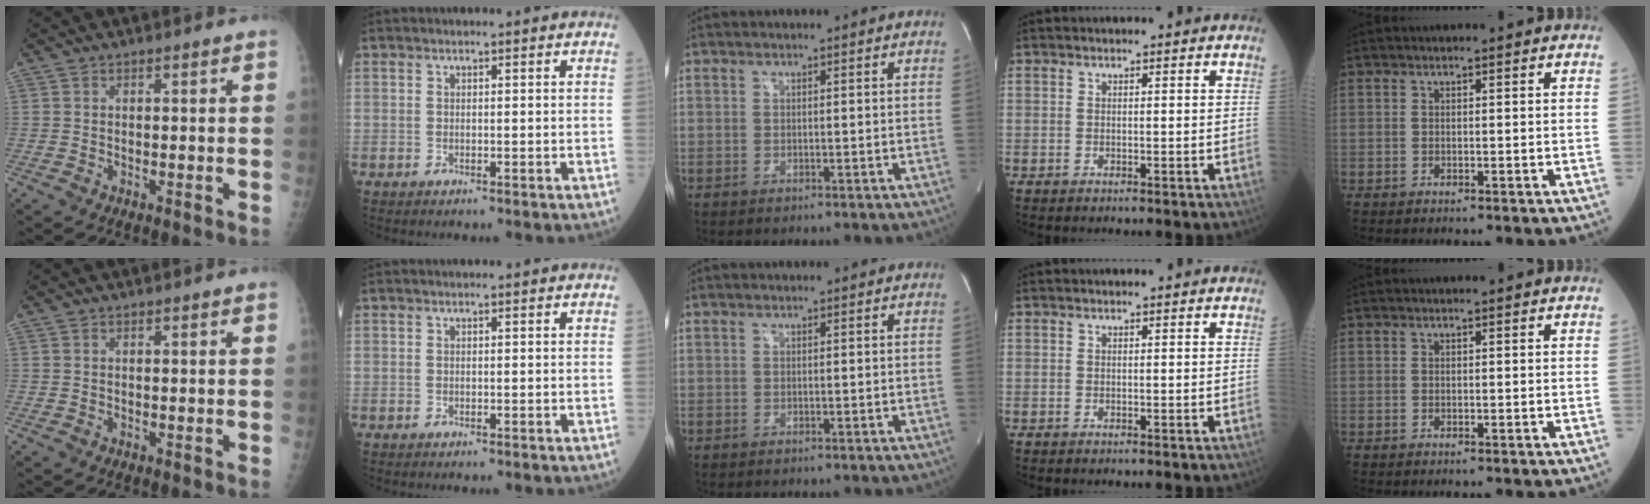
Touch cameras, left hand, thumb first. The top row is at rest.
{}